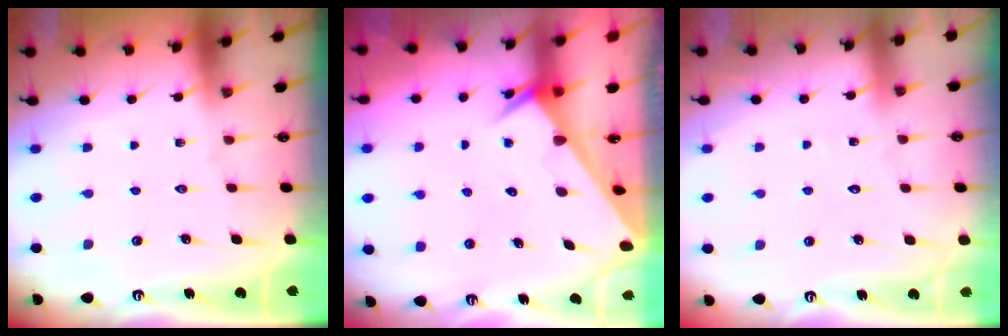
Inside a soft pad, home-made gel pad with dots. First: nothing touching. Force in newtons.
{"total": 2.5, "press": 2.5, "slide": 0.1}
{"total": 4.5, "press": 4.5, "slide": 0.5}